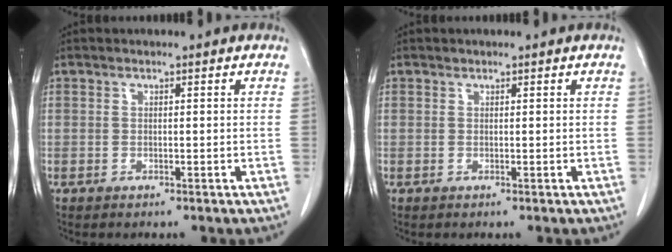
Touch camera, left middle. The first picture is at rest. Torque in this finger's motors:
{"motor_torque": [0.38, -0.30, -0.06, -0.01]}